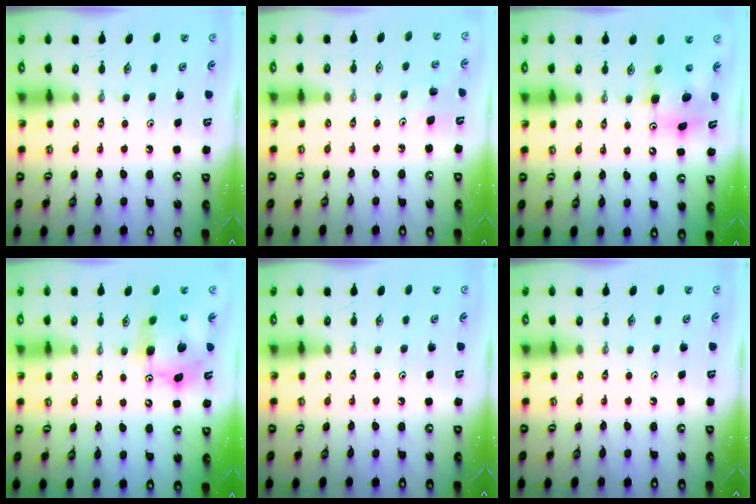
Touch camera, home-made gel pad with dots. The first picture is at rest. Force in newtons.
{"total": 4.7, "press": 4.6, "slide": 1.0}
{"total": 7.7, "press": 7.4, "slide": 2.0}
{"total": 12.9, "press": 12.9, "slide": 1.0}
{"total": 0.0}
{"total": 0.0}